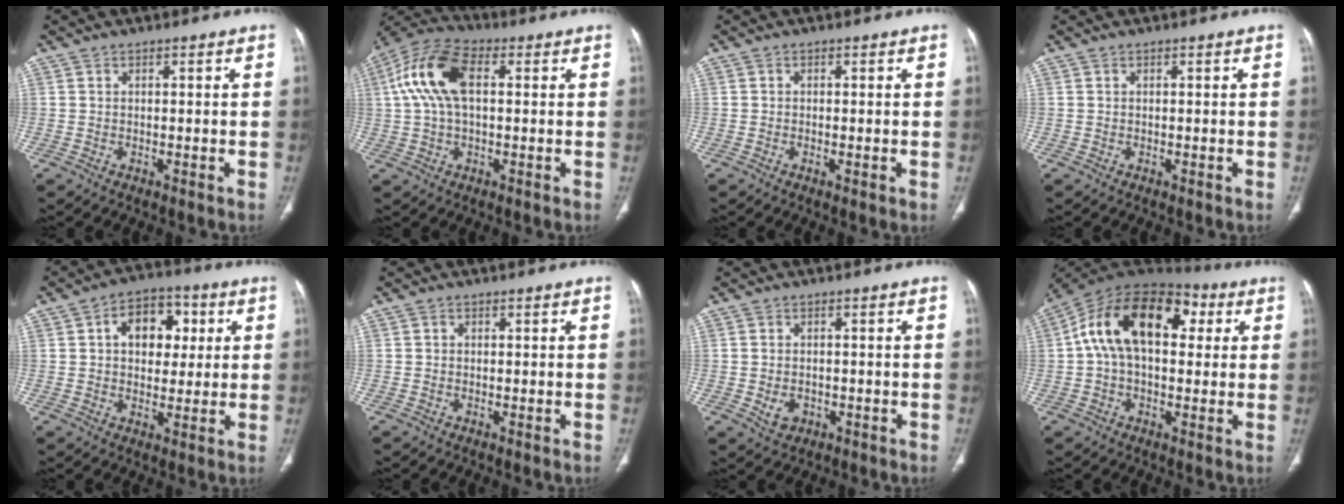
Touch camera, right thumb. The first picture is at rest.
{"total": 12.8, "force": [2.3, 6.9, 10.5], "torque": [-0.224, 0.032, 0.037]}
{"total": 1.0, "force": [-0.3, 0.3, 1.0], "torque": [-0.020, -0.003, -0.006]}
{"total": 0.0}
{"total": 11.1, "force": [2.8, 7.6, 7.5], "torque": [-0.072, 0.008, 0.039]}
{"total": 0.6, "force": [0.0, 0.5, 0.2], "torque": [0.000, 0.002, 0.000]}
{"total": 3.5, "force": [-1.0, 2.6, 2.0], "torque": [-0.028, 0.003, -0.007]}
{"total": 19.3, "force": [4.4, 11.5, 14.8], "torque": [-0.230, 0.042, 0.061]}